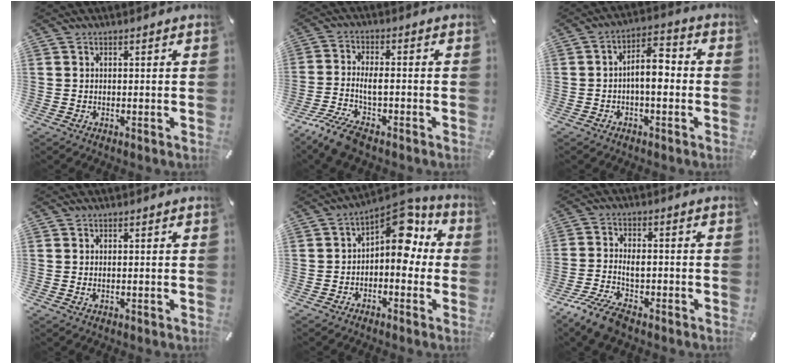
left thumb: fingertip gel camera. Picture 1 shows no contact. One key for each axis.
{"total": 7.6, "fx": -4.4, "fy": 2.6, "fz": 5.6, "tx": -0.123, "ty": 0.008, "tz": -0.081}
{"total": 7.4, "fx": -1.6, "fy": 3.5, "fz": 6.4, "tx": -0.108, "ty": 0.014, "tz": -0.029}
{"total": 0.7, "fx": 0.0, "fy": 0.2, "fz": 0.6, "tx": -0.013, "ty": -0.001, "tz": -0.001}
{"total": 11.2, "fx": 3.5, "fy": 6.3, "fz": 8.6, "tx": -0.110, "ty": -0.032, "tz": 0.057}
{"total": 7.7, "fx": -4.1, "fy": 4.0, "fz": 5.1, "tx": -0.113, "ty": 0.015, "tz": -0.078}